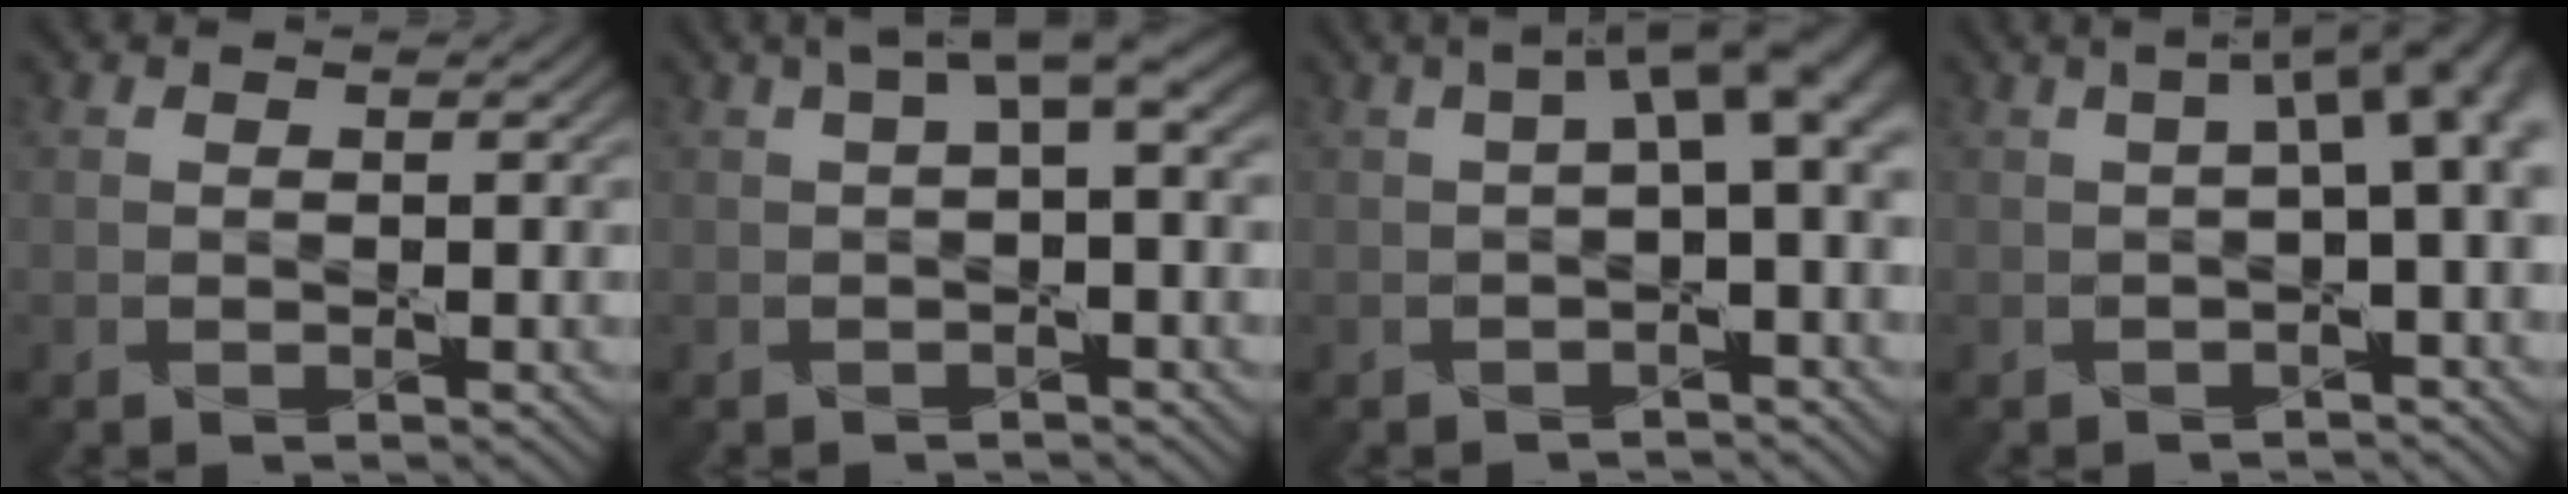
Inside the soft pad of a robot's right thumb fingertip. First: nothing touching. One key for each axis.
{"total": 4.7, "fx": 1.4, "fy": 1.2, "fz": 4.4, "tx": -0.065, "ty": 0.016, "tz": 0.020}
{"total": 6.0, "fx": 0.7, "fy": 1.9, "fz": 5.7, "tx": -0.078, "ty": 0.017, "tz": 0.009}
{"total": 8.4, "fx": 0.9, "fy": 3.0, "fz": 7.8, "tx": -0.084, "ty": 0.021, "tz": 0.012}